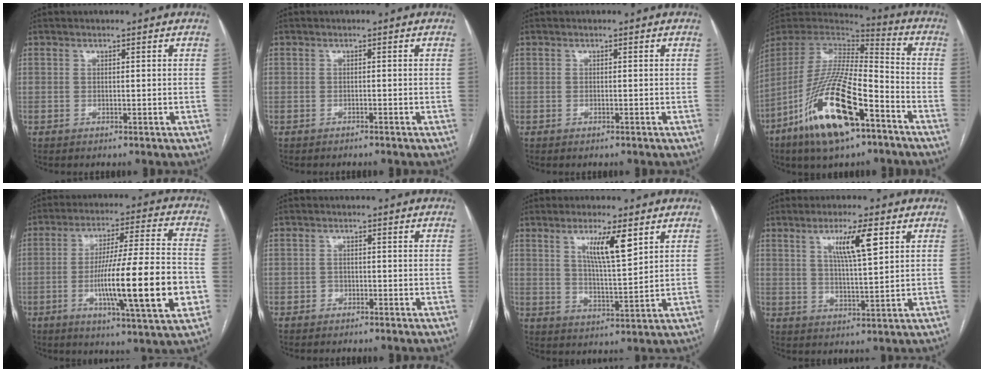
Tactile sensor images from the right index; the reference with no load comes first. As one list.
[{"total": 1.1, "force": [-1.0, -0.1, 0.4], "torque": [-0.007, 0.000, -0.012]}, {"total": 0.0}, {"total": 21.9, "force": [-11.9, 5.2, 17.6], "torque": [-0.375, -0.046, -0.219]}, {"total": 19.3, "force": [-4.6, 0.9, 18.7], "torque": [-0.284, -0.004, -0.069]}, {"total": 1.1, "force": [-0.9, 0.7, 0.0], "torque": [0.003, 0.005, -0.018]}, {"total": 7.3, "force": [3.7, 0.7, 6.3], "torque": [-0.113, -0.007, 0.066]}, {"total": 7.1, "force": [3.1, 0.5, 6.3], "torque": [-0.113, 0.000, 0.056]}]